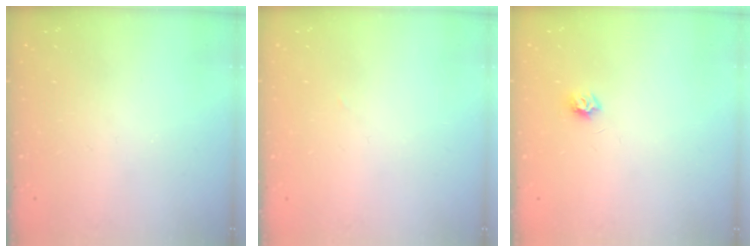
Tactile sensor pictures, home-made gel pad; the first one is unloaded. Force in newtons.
{"total": 1.1, "press": 1.1, "slide": 0.1}
{"total": 4.6, "press": 4.6, "slide": 0.5}